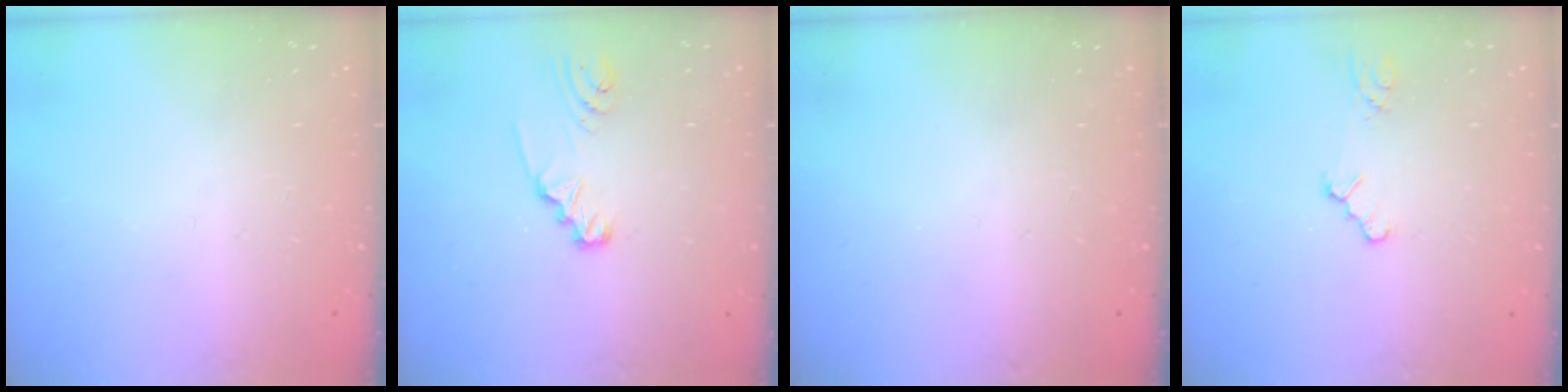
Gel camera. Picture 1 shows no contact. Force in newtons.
{"total": 2.5, "press": 2.5, "slide": 0.1}
{"total": 0.0}
{"total": 1.0, "press": 1.0, "slide": 0.2}